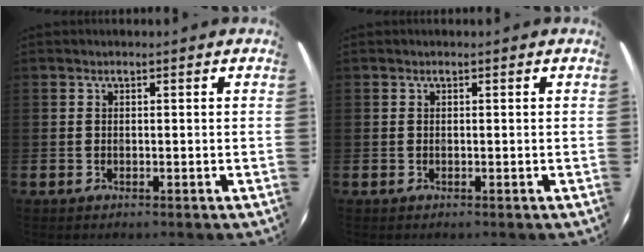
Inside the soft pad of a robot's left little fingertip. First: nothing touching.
{"total": 0.0}